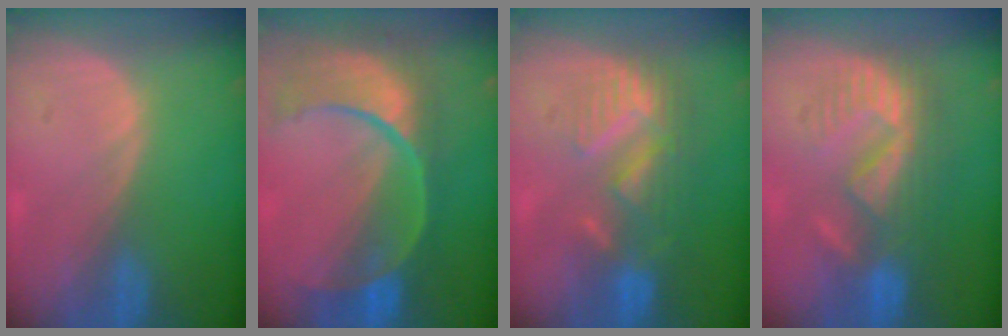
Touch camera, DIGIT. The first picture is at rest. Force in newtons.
{"total": 11.7, "press": 9.5, "slide": 6.8}
{"total": 8.9, "press": 8.0, "slide": 3.7}
{"total": 9.0, "press": 8.4, "slide": 3.2}